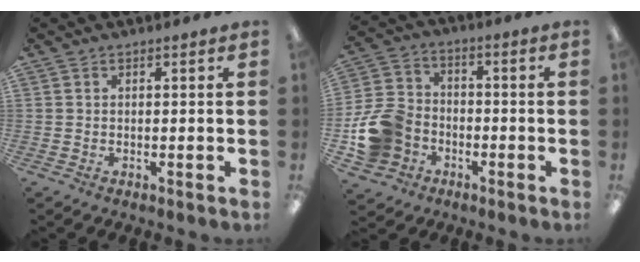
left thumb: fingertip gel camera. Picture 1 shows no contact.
{"total": 14.1, "force": [-5.2, 11.5, 6.3], "torque": [-0.134, 0.046, -0.088]}